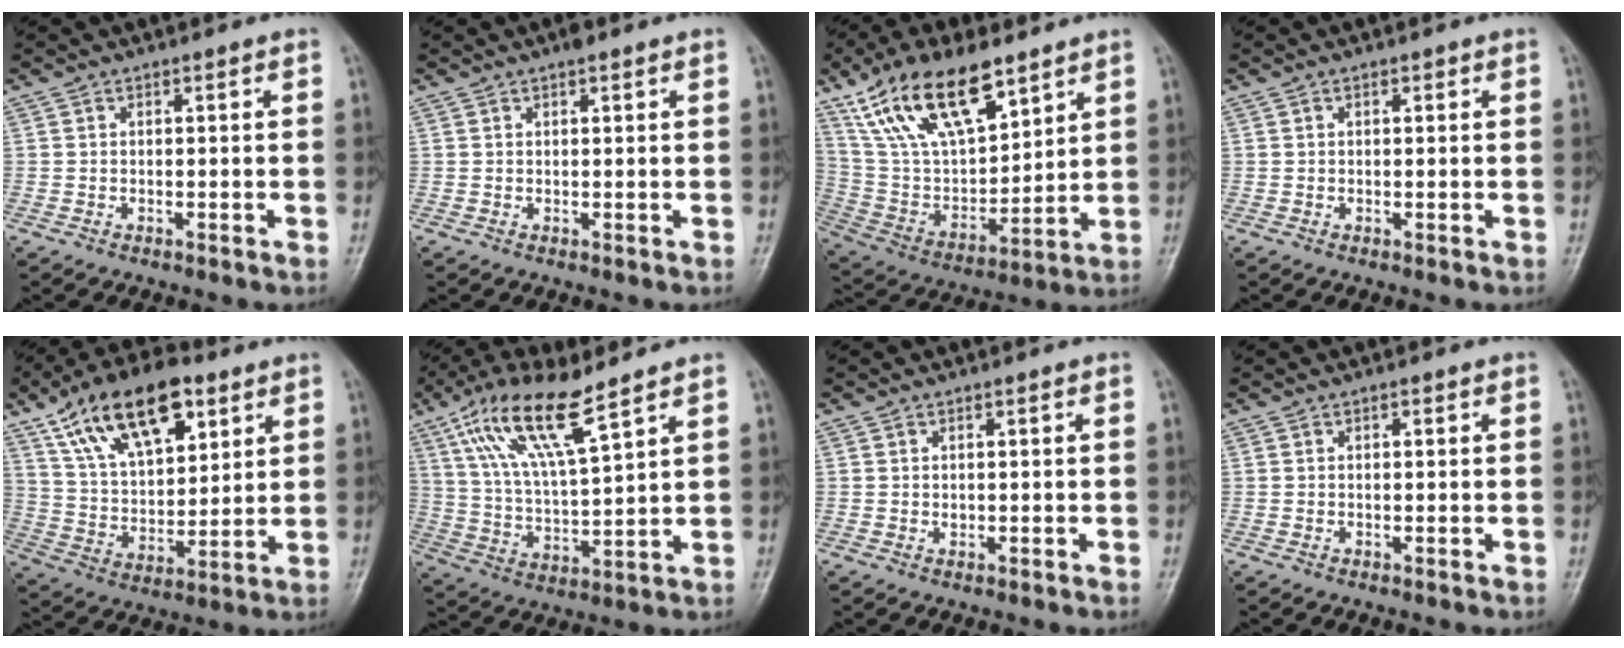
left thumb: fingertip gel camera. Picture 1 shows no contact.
{"total": 1.4, "force": [0.9, 0.4, 0.9], "torque": [-0.008, 0.000, 0.010]}
{"total": 20.6, "force": [12.6, 8.9, 13.7], "torque": [-0.223, -0.040, 0.246]}
{"total": 0.6, "force": [0.3, 0.4, 0.4], "torque": [-0.002, 0.001, 0.002]}
{"total": 19.5, "force": [10.4, 9.7, 13.3], "torque": [-0.189, -0.029, 0.187]}
{"total": 14.6, "force": [8.9, 3.5, 11.1], "torque": [-0.211, -0.028, 0.181]}
{"total": 0.6, "force": [0.0, 0.5, 0.3], "torque": [-0.001, -0.001, 0.003]}
{"total": 0.6, "force": [0.2, 0.3, 0.5], "torque": [-0.007, 0.000, 0.004]}